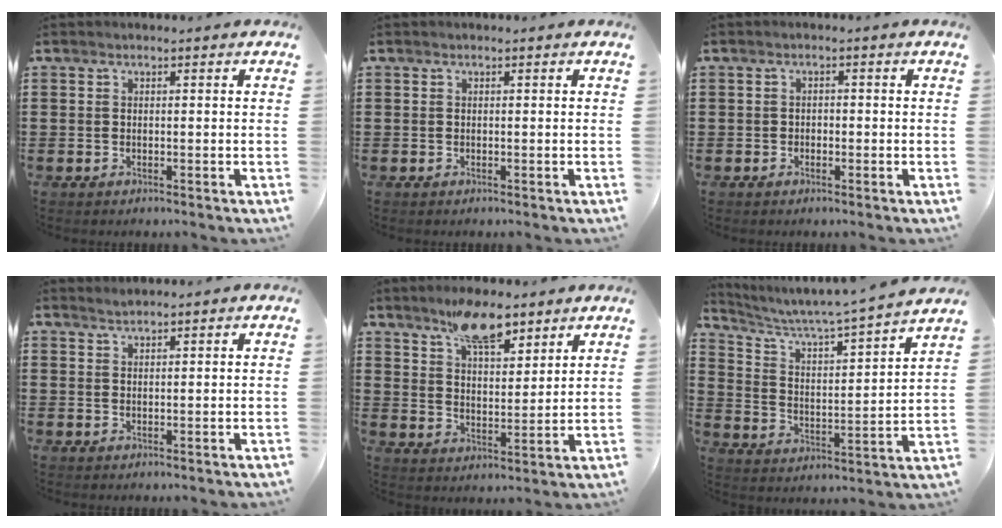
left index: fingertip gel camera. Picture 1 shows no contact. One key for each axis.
{"total": 0.0}
{"total": 1.0, "fx": -0.7, "fy": 0.7, "fz": 0.2, "tx": -0.007, "ty": 0.001, "tz": -0.017}
{"total": 1.0, "fx": 1.0, "fy": -0.2, "fz": 0.1, "tx": -0.003, "ty": 0.000, "tz": 0.019}
{"total": 9.1, "fx": 6.9, "fy": 3.2, "fz": 5.1, "tx": -0.092, "ty": -0.017, "tz": 0.121}
{"total": 4.4, "fx": 4.0, "fy": -0.3, "fz": 1.9, "tx": -0.059, "ty": -0.040, "tz": 0.055}